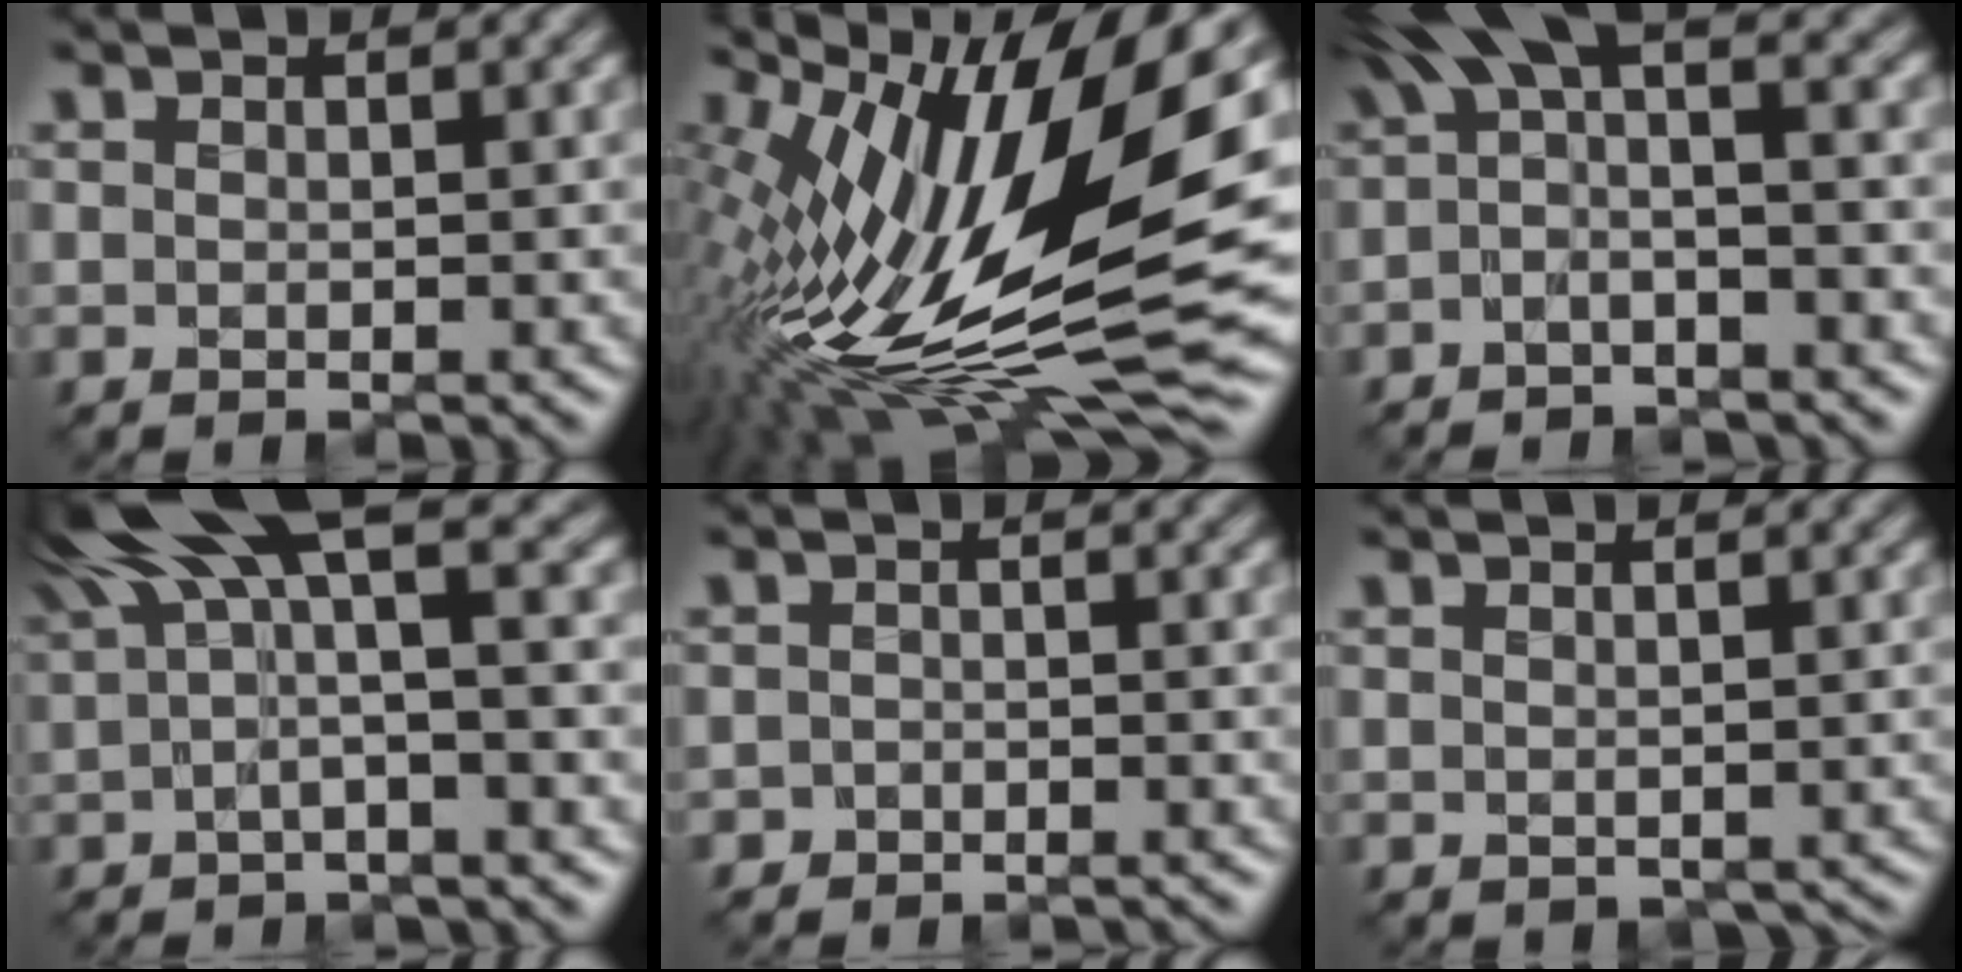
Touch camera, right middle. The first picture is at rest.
{"total": 17.4, "force": [0.8, 7.1, 15.9], "torque": [-0.282, 0.009, -0.012]}
{"total": 5.5, "force": [0.9, 1.8, 5.1], "torque": [-0.082, 0.023, 0.002]}
{"total": 8.4, "force": [4.0, 2.3, 7.1], "torque": [-0.129, 0.025, 0.068]}
{"total": 1.2, "force": [-1.1, 0.4, -0.2], "torque": [0.008, -0.001, -0.024]}
{"total": 0.7, "force": [0.1, 0.6, 0.5], "torque": [-0.010, -0.002, 0.004]}